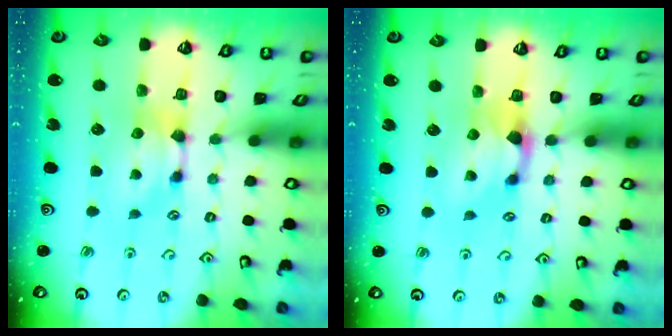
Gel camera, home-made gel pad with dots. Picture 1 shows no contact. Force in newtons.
{"total": 1.1, "press": 0.1, "slide": 1.1}